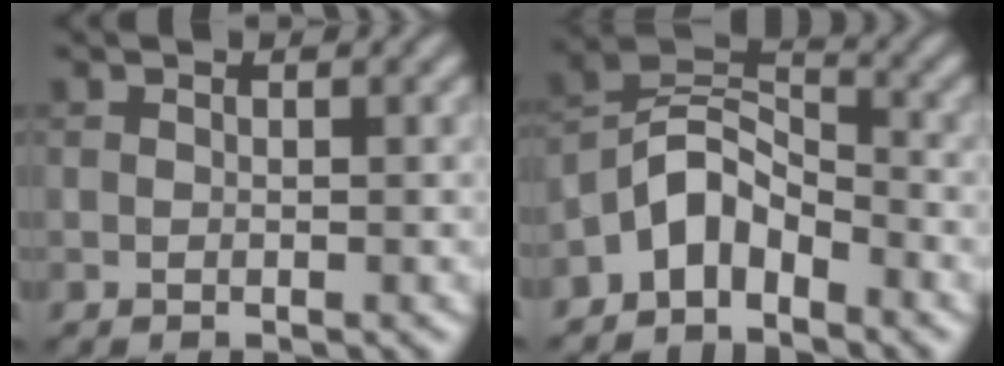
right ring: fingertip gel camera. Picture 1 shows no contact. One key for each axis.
{"total": 4.6, "fx": -3.2, "fy": 2.3, "fz": 2.2, "tx": -0.036, "ty": 0.013, "tz": -0.073}